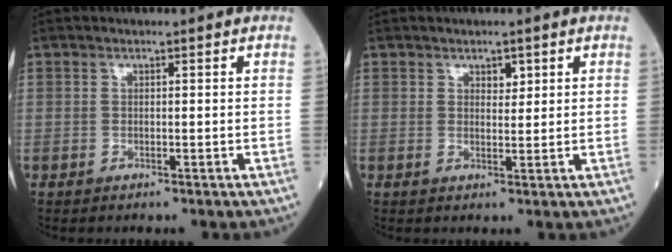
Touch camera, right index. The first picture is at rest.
{"total": 1.9, "force": [1.3, 1.0, 1.0], "torque": [-0.010, 0.004, 0.023]}